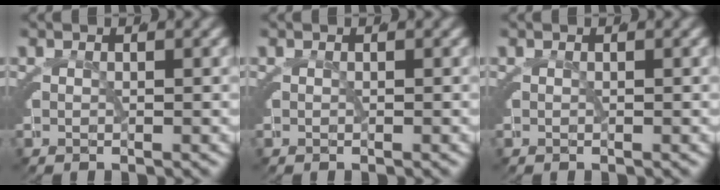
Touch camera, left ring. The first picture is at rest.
{"total": 0.0}
{"total": 0.0}